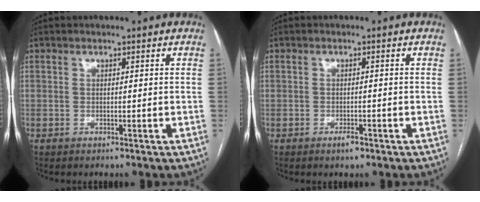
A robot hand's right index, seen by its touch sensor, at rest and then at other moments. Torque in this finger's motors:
{"motor_torque": [-0.04, -0.03, -0.11, -0.03]}